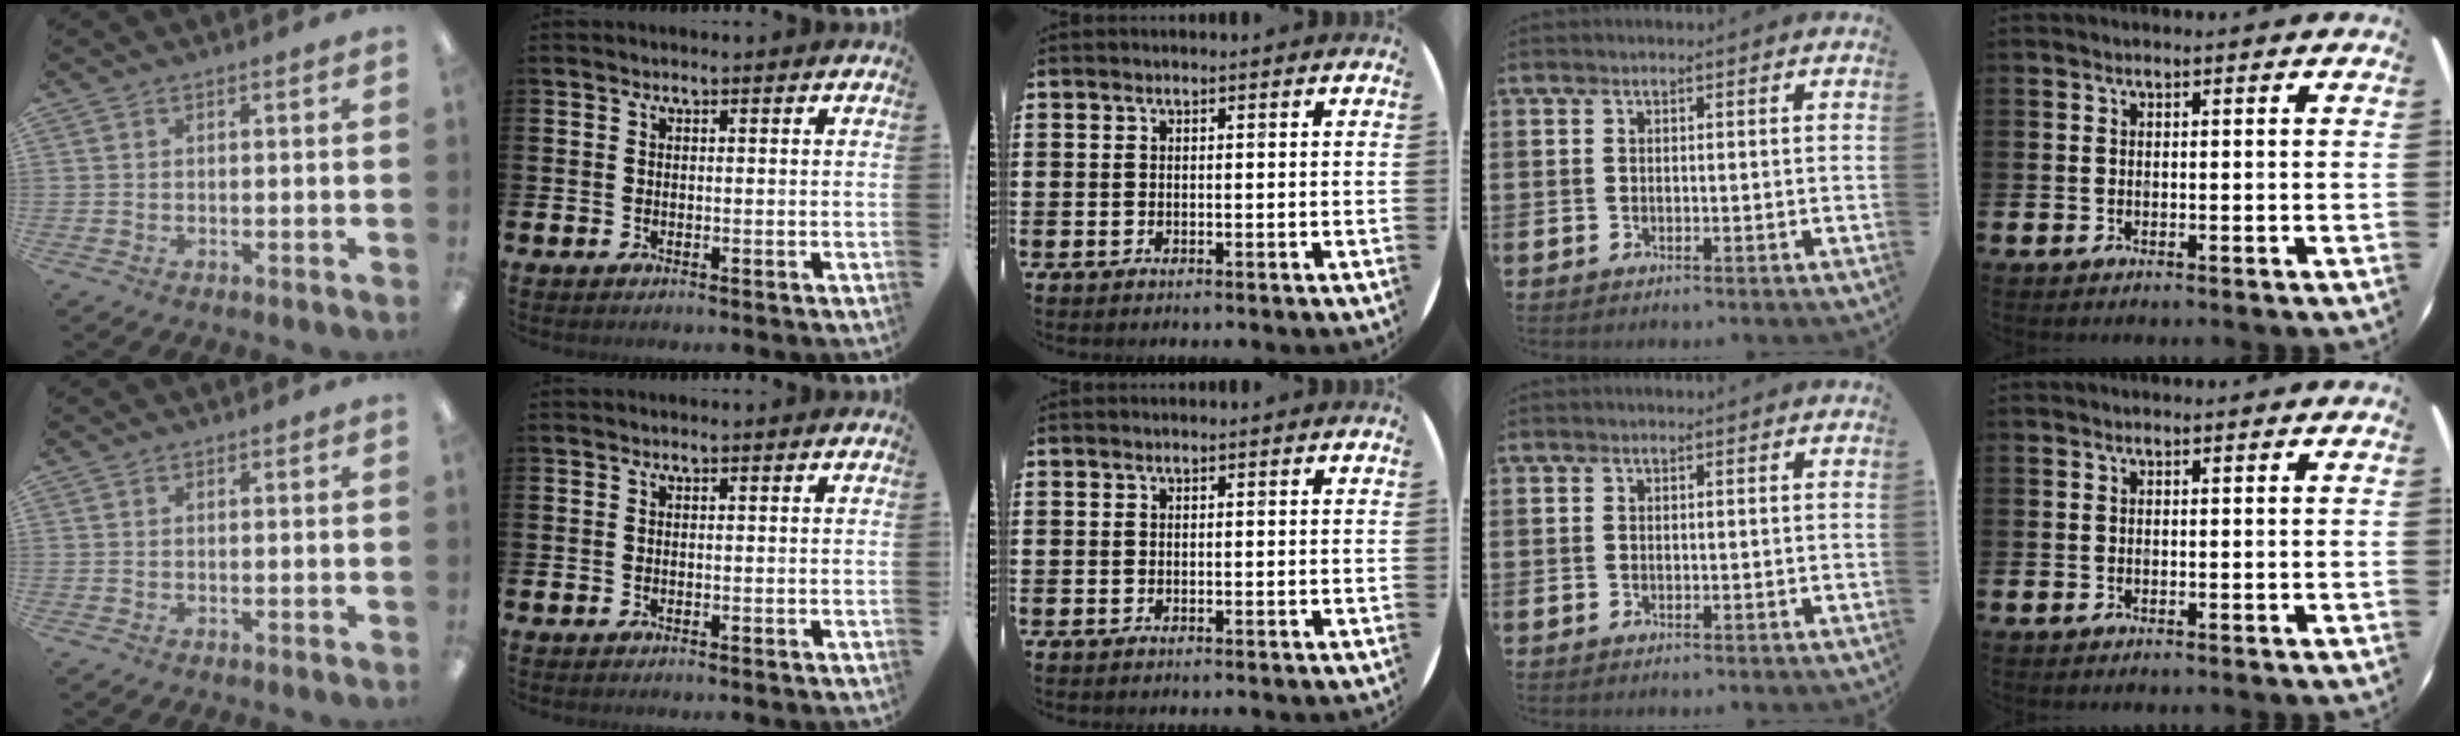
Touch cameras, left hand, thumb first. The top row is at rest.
{}